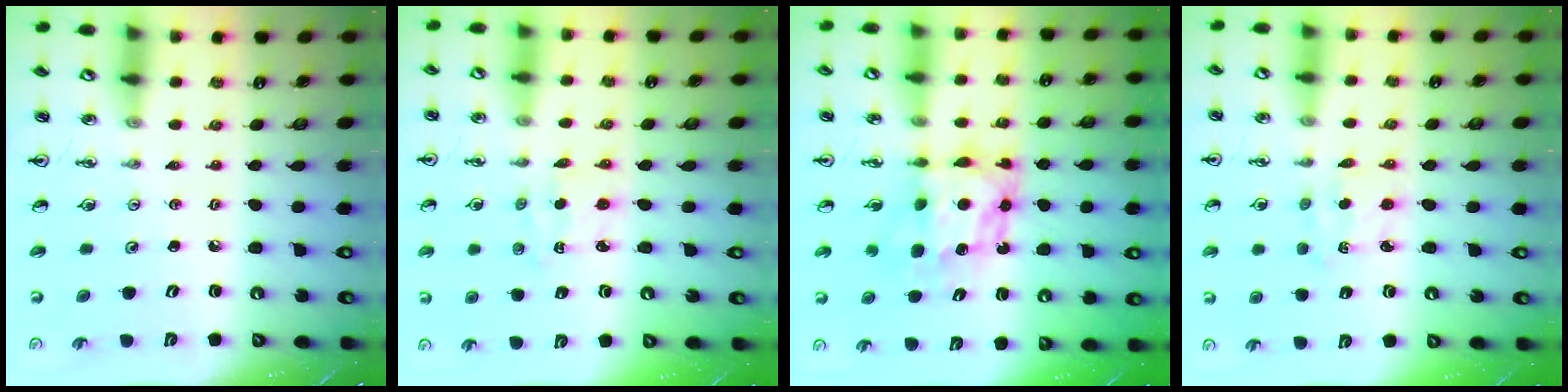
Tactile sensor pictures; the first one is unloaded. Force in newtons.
{"total": 2.0, "press": 1.9, "slide": 0.6}
{"total": 7.3, "press": 7.3, "slide": 0.6}
{"total": 2.4, "press": 2.4, "slide": 0.3}